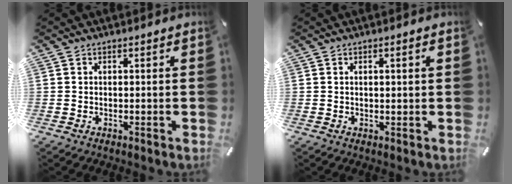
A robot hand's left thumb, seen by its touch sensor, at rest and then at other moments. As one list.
[{"total": 1.4, "force": [0.5, 0.3, 1.3], "torque": [-0.026, 0.001, 0.009]}]